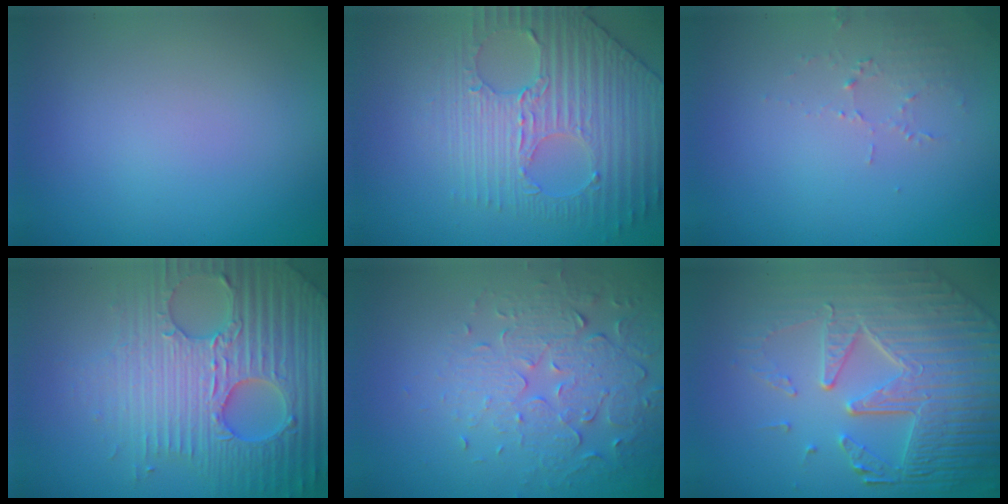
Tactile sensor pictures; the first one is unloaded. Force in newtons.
{"total": 4.2, "press": 4.2, "slide": 0.3}
{"total": 1.5, "press": 1.5, "slide": 0.2}
{"total": 7.1, "press": 6.8, "slide": 1.8}
{"total": 5.4, "press": 3.7, "slide": 3.9}
{"total": 8.7, "press": 6.0, "slide": 6.3}